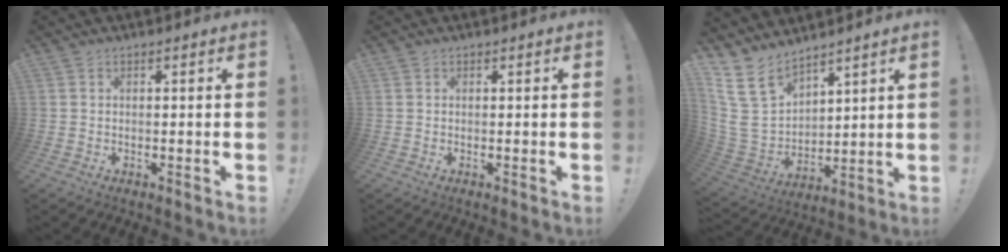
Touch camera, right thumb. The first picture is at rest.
{"total": 0.0}
{"total": 14.4, "force": [9.5, 8.5, 6.7], "torque": [-0.137, -0.074, 0.183]}